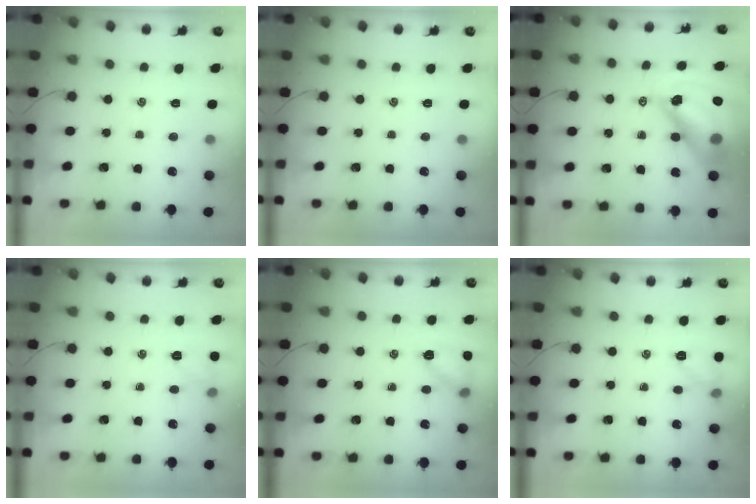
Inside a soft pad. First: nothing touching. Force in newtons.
{"total": 0.0}
{"total": 19.3, "press": 18.5, "slide": 5.5}
{"total": 6.0, "press": 5.7, "slide": 1.8}
{"total": 9.8, "press": 9.8, "slide": 1.0}
{"total": 6.4, "press": 6.2, "slide": 1.5}